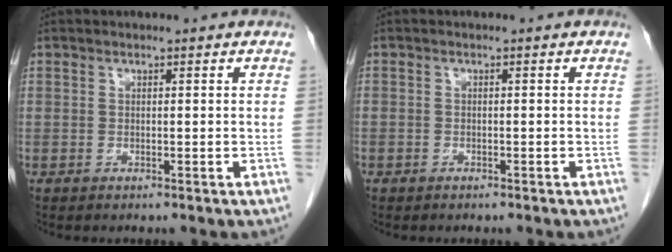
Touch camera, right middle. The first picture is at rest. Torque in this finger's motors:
{"motor_torque": [0.78, -1.01, -0.38, -0.21]}